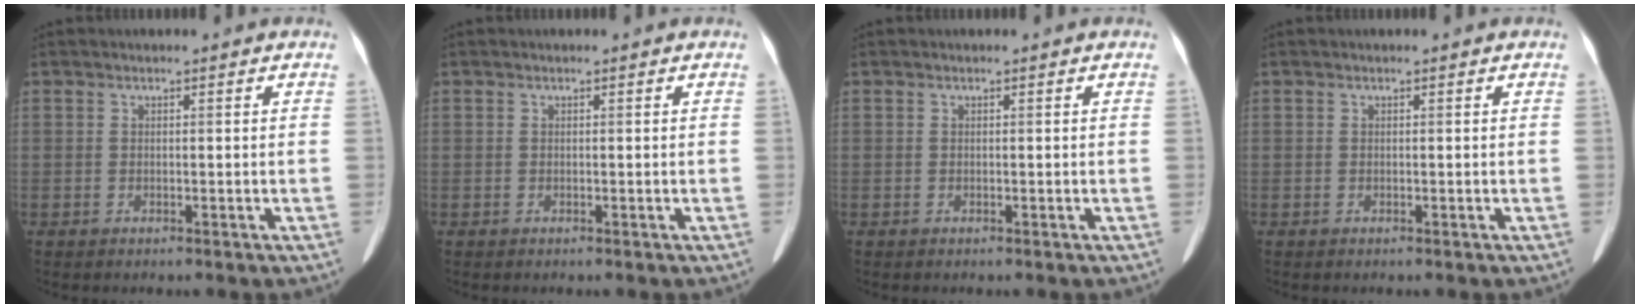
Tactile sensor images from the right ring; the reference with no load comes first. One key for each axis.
{"total": 0.0}
{"total": 0.0}
{"total": 0.0}